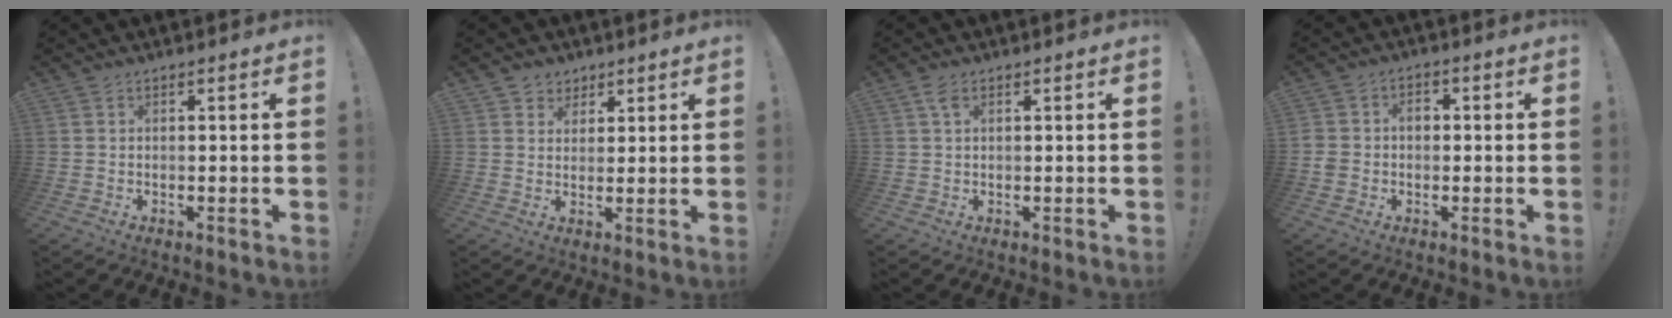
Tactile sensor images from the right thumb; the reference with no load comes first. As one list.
[{"total": 4.8, "force": [2.6, 4.0, 0.1], "torque": [0.005, -0.021, 0.050]}, {"total": 2.8, "force": [1.3, 1.4, 2.0], "torque": [-0.034, 0.000, 0.021]}, {"total": 4.4, "force": [-0.7, 3.6, 2.5], "torque": [-0.054, 0.010, -0.015]}]